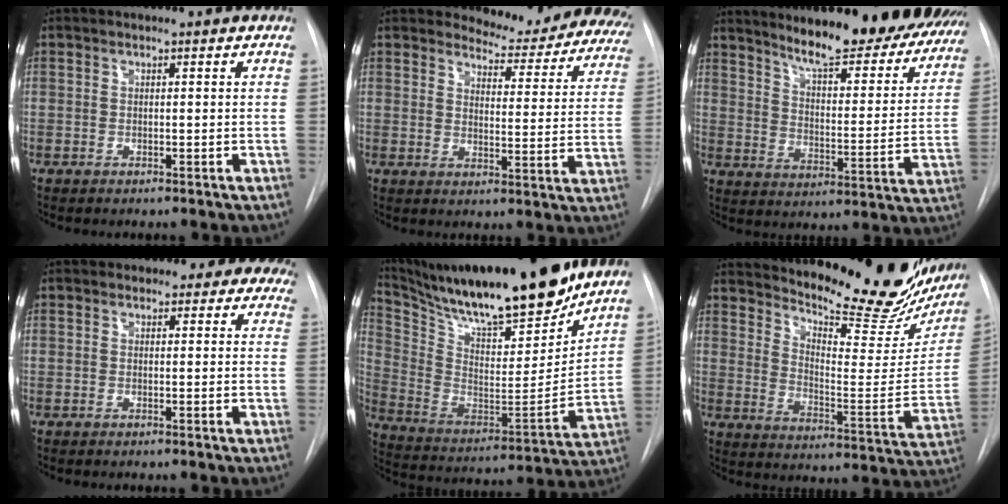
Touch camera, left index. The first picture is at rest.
{"total": 15.6, "force": [14.7, 4.2, 3.3], "torque": [-0.011, -0.074, 0.150]}
{"total": 23.8, "force": [20.6, 4.7, 11.0], "torque": [-0.138, -0.061, 0.258]}
{"total": 7.8, "force": [6.9, 3.7, 0.8], "torque": [0.033, -0.009, 0.049]}
{"total": 27.0, "force": [22.8, 3.9, 13.9], "torque": [-0.259, -0.038, 0.359]}
{"total": 26.2, "force": [22.6, 6.1, 11.8], "torque": [-0.184, -0.087, 0.286]}